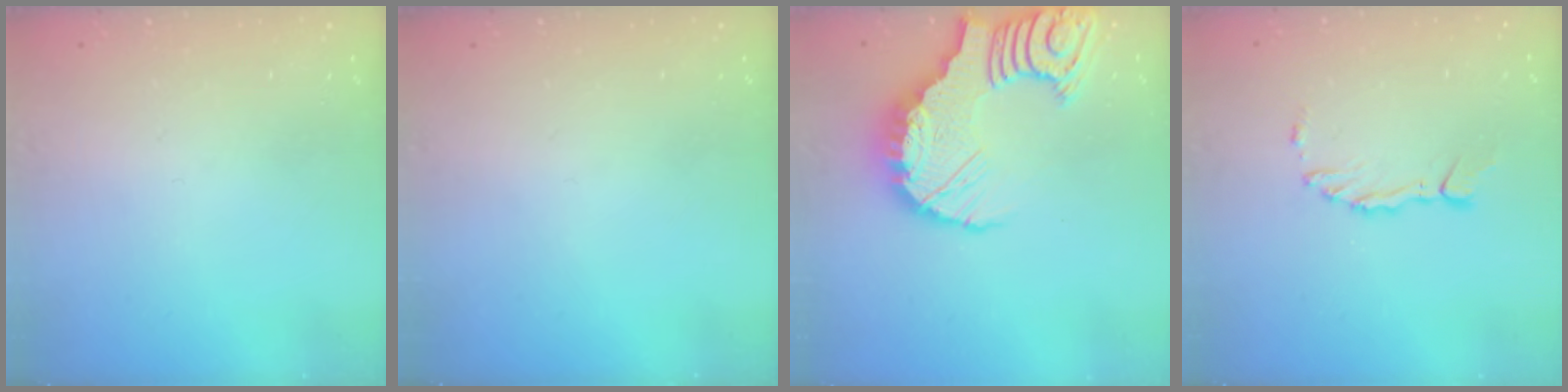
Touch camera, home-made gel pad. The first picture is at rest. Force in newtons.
{"total": 0.0}
{"total": 15.8, "press": 15.7, "slide": 1.9}
{"total": 3.6, "press": 3.5, "slide": 0.5}